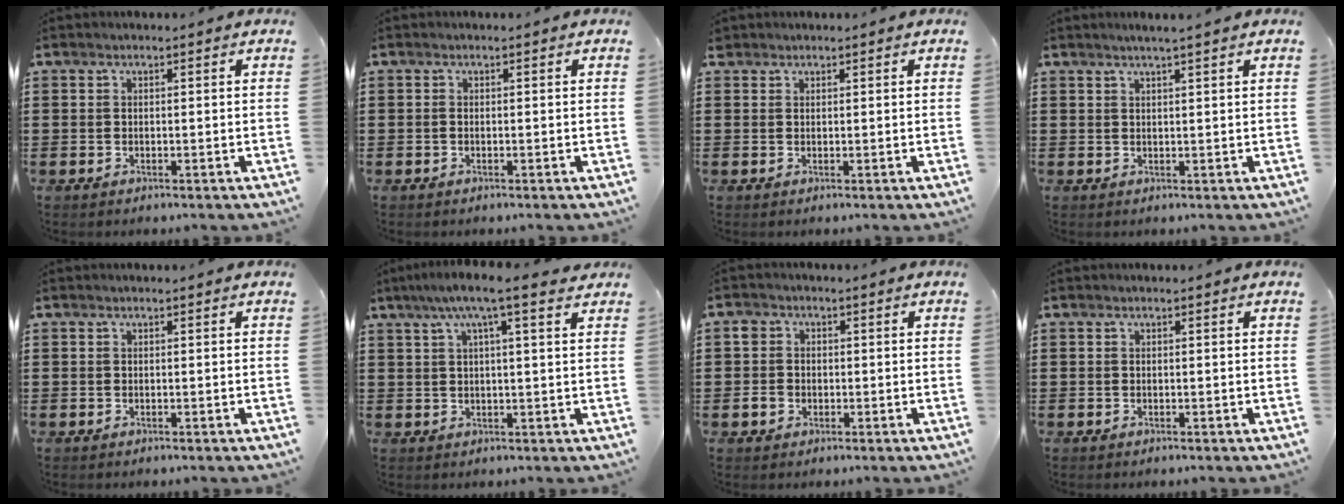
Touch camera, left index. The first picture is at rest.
{"total": 0.0}
{"total": 0.9, "force": [0.7, 0.5, 0.1], "torque": [-0.004, 0.003, 0.014]}
{"total": 1.7, "force": [1.4, -0.3, 0.9], "torque": [-0.018, 0.000, 0.026]}
{"total": 0.0}
{"total": 6.0, "force": [3.8, 0.5, 4.6], "torque": [-0.101, 0.000, 0.064]}
{"total": 2.9, "force": [-0.4, 2.6, 1.0], "torque": [-0.034, 0.005, -0.012]}
{"total": 0.0}